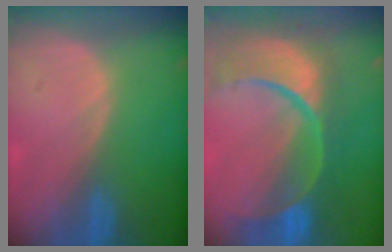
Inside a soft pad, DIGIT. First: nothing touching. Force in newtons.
{"total": 13.8, "press": 10.9, "slide": 8.4}